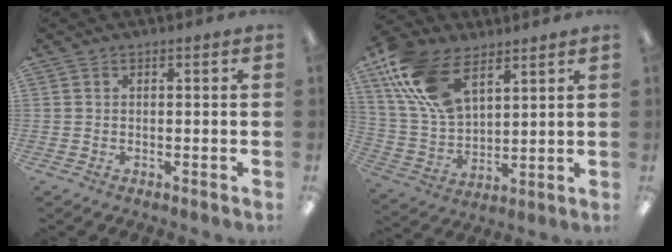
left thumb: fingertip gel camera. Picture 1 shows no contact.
{"total": 18.0, "force": [10.0, 9.9, 11.3], "torque": [-0.264, -0.026, 0.185]}